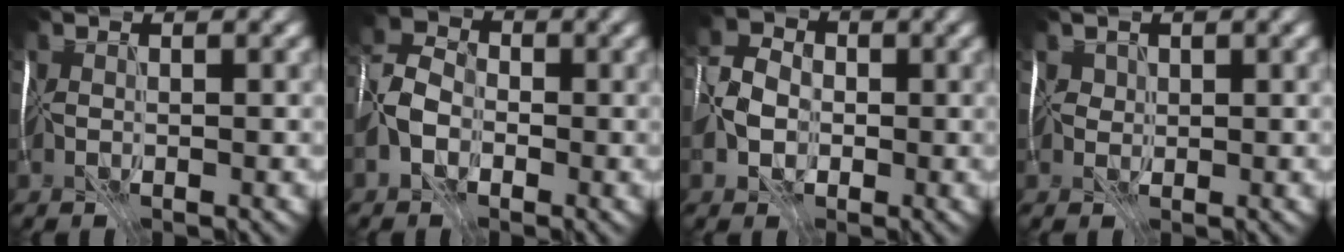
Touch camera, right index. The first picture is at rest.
{"total": 2.7, "force": [-1.5, 1.9, 1.1], "torque": [-0.022, 0.011, -0.033]}
{"total": 2.7, "force": [-0.9, 2.4, 0.9], "torque": [-0.019, 0.004, -0.021]}
{"total": 0.9, "force": [0.6, 0.4, -0.6], "torque": [0.020, 0.007, 0.013]}